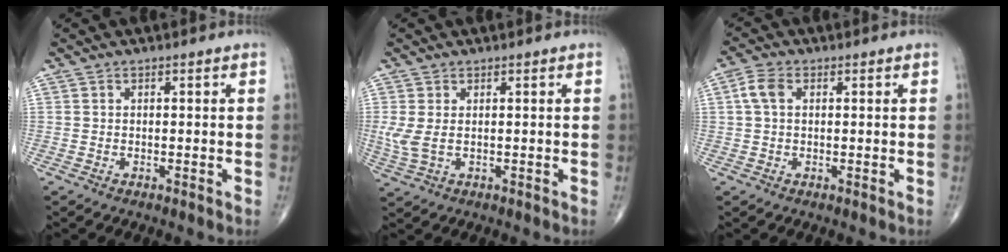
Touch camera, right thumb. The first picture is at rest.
{"total": 3.7, "force": [0.2, 2.0, 3.2], "torque": [-0.090, 0.002, 0.013]}
{"total": 3.7, "force": [0.7, 2.4, 2.8], "torque": [-0.066, 0.012, 0.013]}